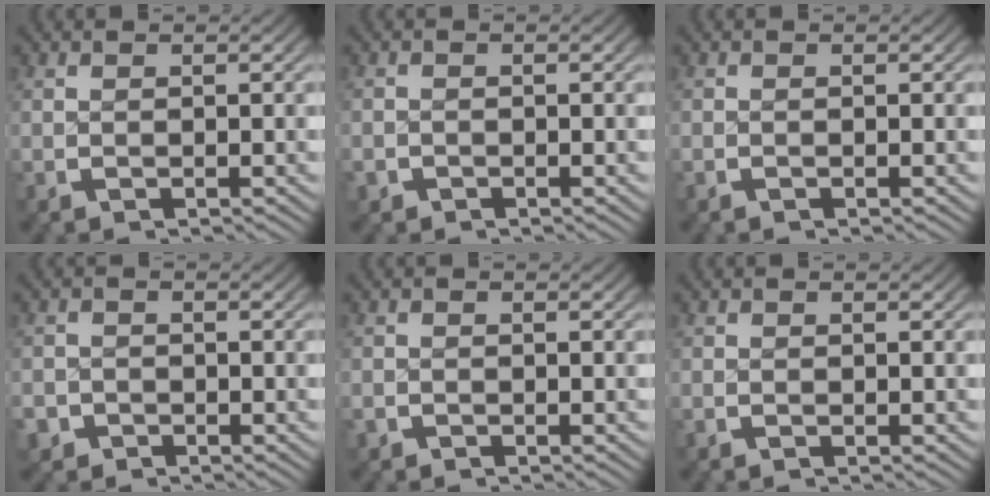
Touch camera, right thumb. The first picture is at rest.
{"total": 1.5, "force": [-1.0, 1.1, -0.1], "torque": [-0.003, -0.012, -0.017]}
{"total": 0.0}
{"total": 3.2, "force": [-2.1, 2.3, 0.2], "torque": [-0.009, -0.020, -0.036]}
{"total": 1.1, "force": [-0.8, 0.8, -0.1], "torque": [-0.002, -0.008, -0.014]}
{"total": 0.0}